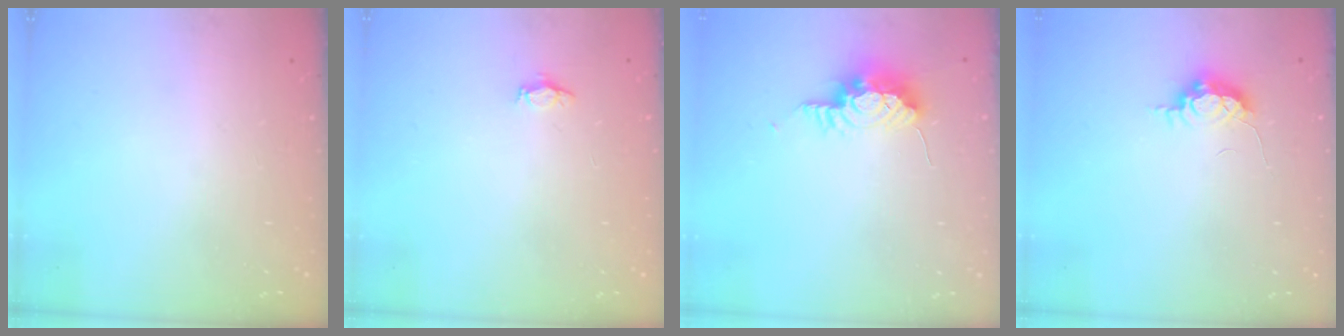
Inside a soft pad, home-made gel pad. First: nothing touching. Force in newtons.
{"total": 2.8, "press": 2.8, "slide": 0.4}
{"total": 8.6, "press": 8.3, "slide": 2.5}
{"total": 6.0, "press": 5.7, "slide": 1.9}